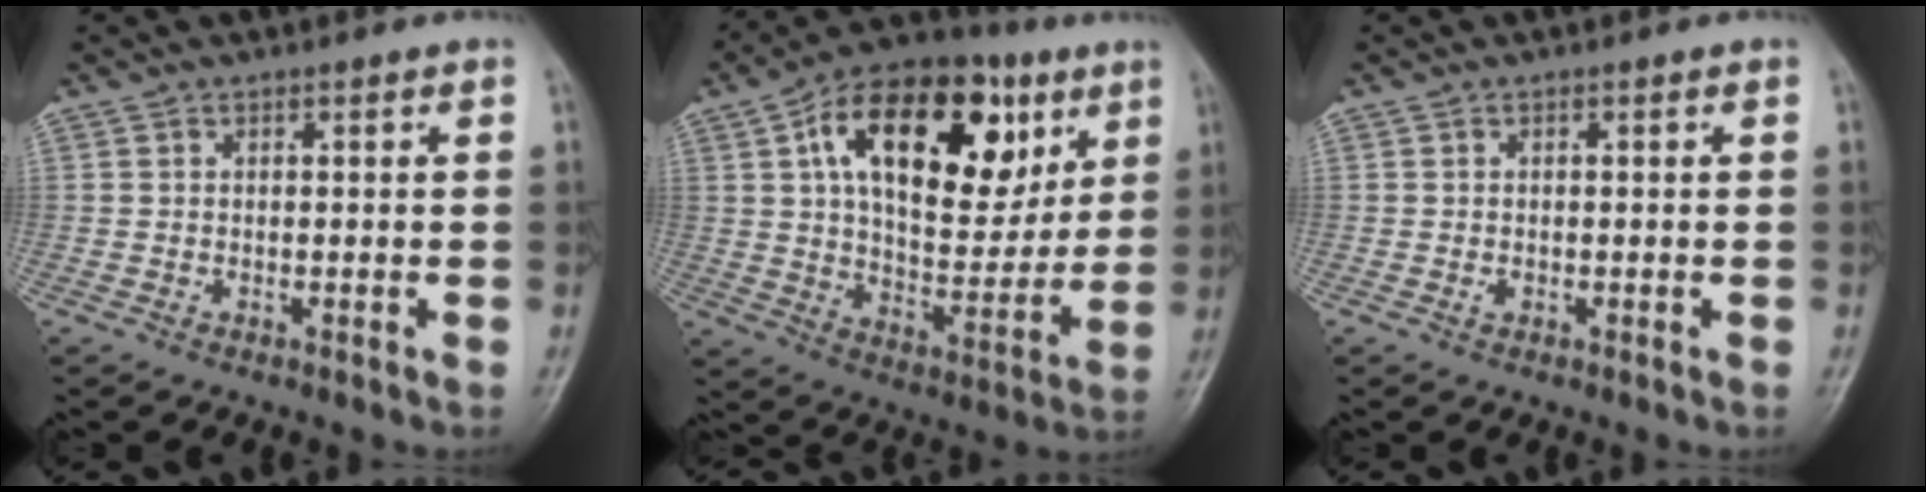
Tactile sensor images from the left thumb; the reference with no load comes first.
{"total": 25.8, "force": [9.8, 13.9, 19.4], "torque": [-0.270, -0.005, 0.153]}
{"total": 0.7, "force": [-0.3, 0.5, 0.3], "torque": [-0.004, 0.004, -0.005]}